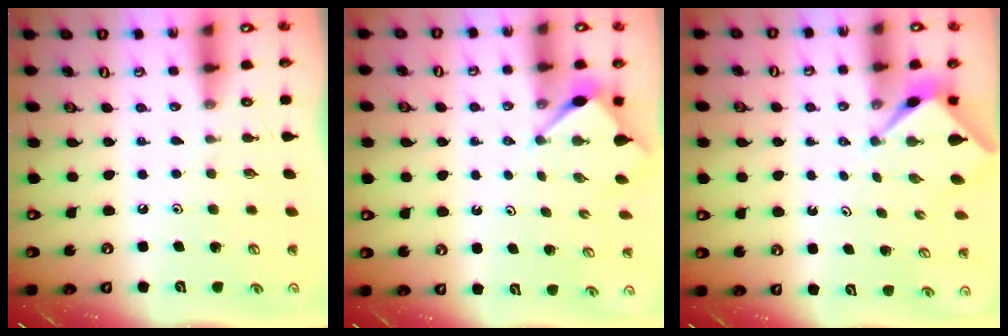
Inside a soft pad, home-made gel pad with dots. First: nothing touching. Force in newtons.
{"total": 3.4, "press": 3.4, "slide": 0.3}
{"total": 2.6, "press": 2.6, "slide": 0.3}